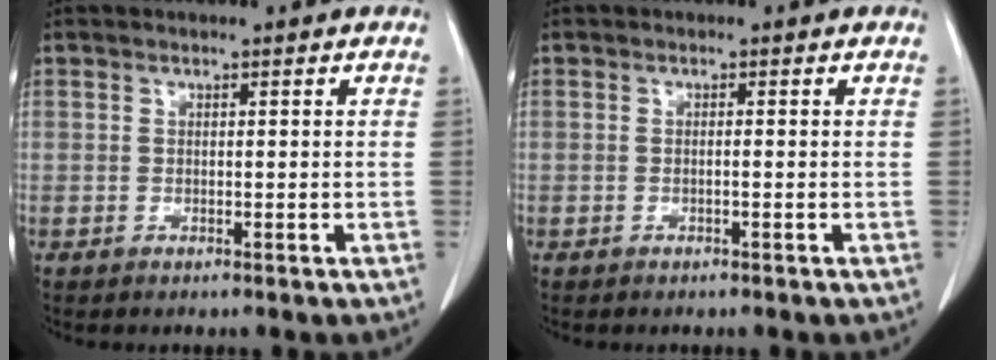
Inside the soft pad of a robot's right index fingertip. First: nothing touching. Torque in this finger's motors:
{"motor_torque": [-0.19, 0.11, -0.02, 0.01]}